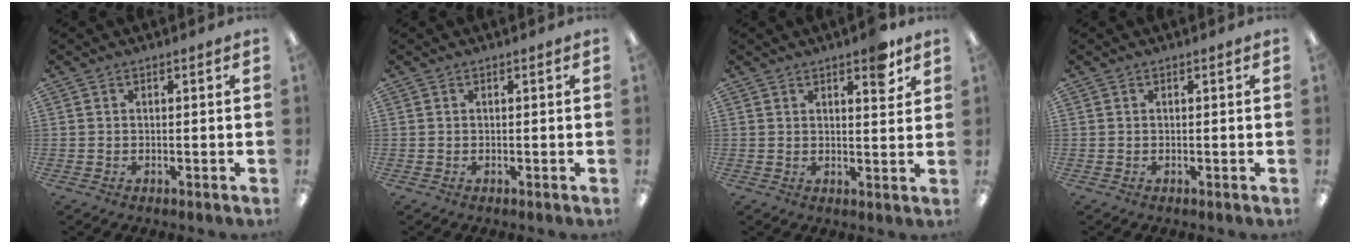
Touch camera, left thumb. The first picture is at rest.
{"total": 0.0}
{"total": 5.8, "force": [4.0, 2.0, 3.8], "torque": [-0.036, -0.022, 0.061]}
{"total": 0.0}